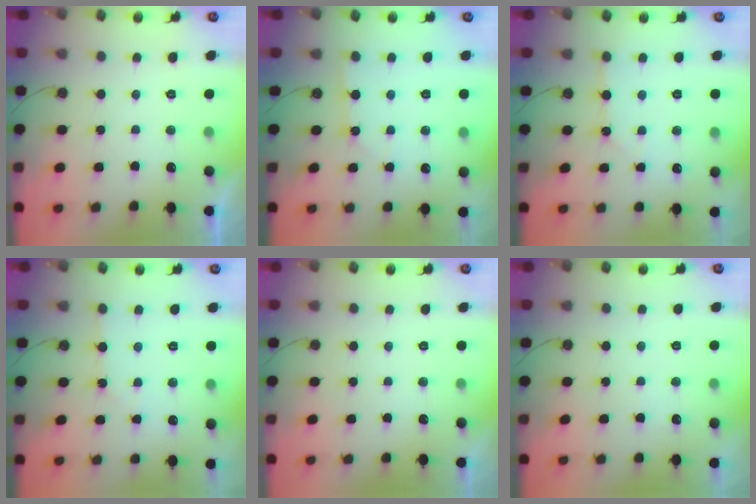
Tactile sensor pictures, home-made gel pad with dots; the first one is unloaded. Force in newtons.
{"total": 2.8, "press": 2.8, "slide": 0.3}
{"total": 3.0, "press": 3.0, "slide": 0.3}
{"total": 2.9, "press": 2.8, "slide": 0.4}
{"total": 0.0}
{"total": 2.9, "press": 2.9, "slide": 0.3}